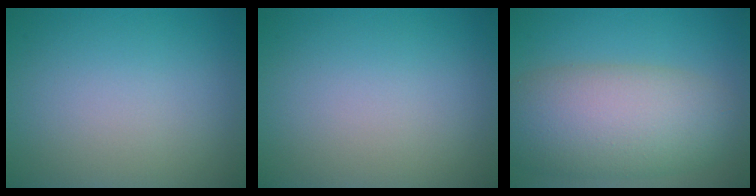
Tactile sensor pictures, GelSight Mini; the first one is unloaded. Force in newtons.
{"total": 0.0}
{"total": 9.2, "press": 9.2, "slide": 0.5}